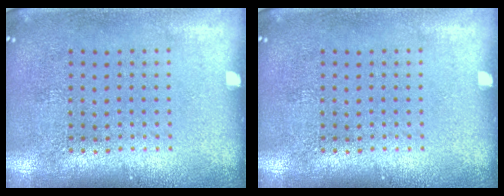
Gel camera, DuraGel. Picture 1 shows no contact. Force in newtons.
{"total": 0.0}